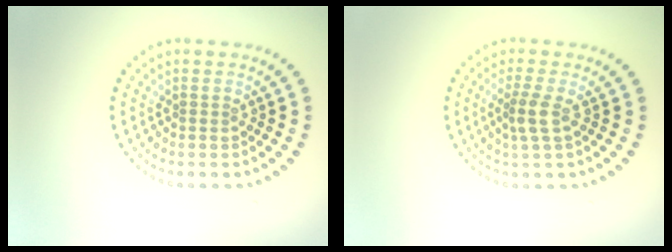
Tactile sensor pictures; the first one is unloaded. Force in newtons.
{"total": 2.1, "press": 1.6, "slide": 1.3}